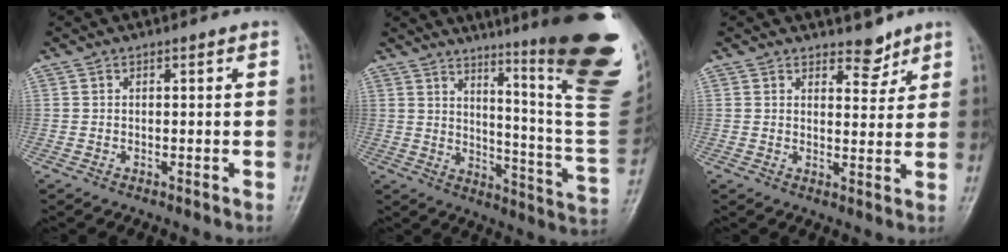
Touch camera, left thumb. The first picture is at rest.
{"total": 27.3, "force": [15.5, 3.0, 22.3], "torque": [-0.234, -0.094, 0.211]}
{"total": 3.8, "force": [3.1, 1.8, 1.2], "torque": [0.004, -0.025, 0.047]}